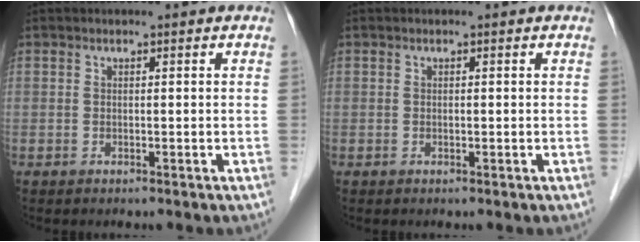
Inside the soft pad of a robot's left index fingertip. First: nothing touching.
{"total": 0.0}